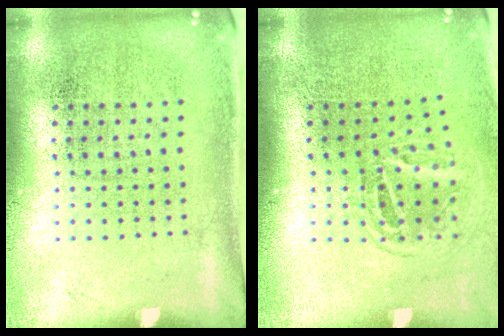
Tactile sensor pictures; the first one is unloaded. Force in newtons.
{"total": 1.6, "press": 1.0, "slide": 1.3}